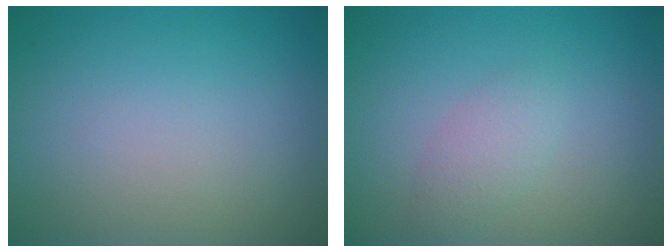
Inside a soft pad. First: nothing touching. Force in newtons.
{"total": 1.8, "press": 1.8, "slide": 0.1}